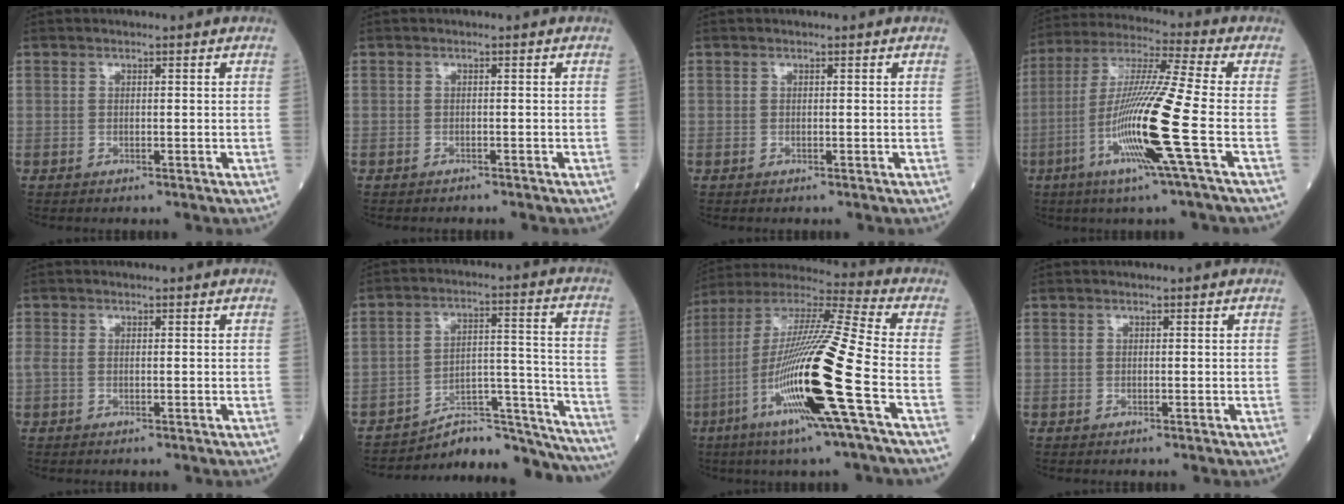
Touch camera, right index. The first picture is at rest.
{"total": 1.2, "force": [-1.2, 0.3, 0.4], "torque": [-0.013, -0.002, -0.016]}
{"total": 0.0}
{"total": 15.2, "force": [-4.8, -1.9, 14.3], "torque": [-0.287, -0.018, -0.099]}
{"total": 1.0, "force": [-0.2, 0.6, 0.8], "torque": [-0.024, 0.004, -0.004]}
{"total": 18.5, "force": [-18.0, 2.6, 3.7], "torque": [-0.013, 0.070, -0.250]}
{"total": 20.7, "force": [-6.9, -0.8, 19.5], "torque": [-0.402, -0.029, -0.142]}
{"total": 0.0}